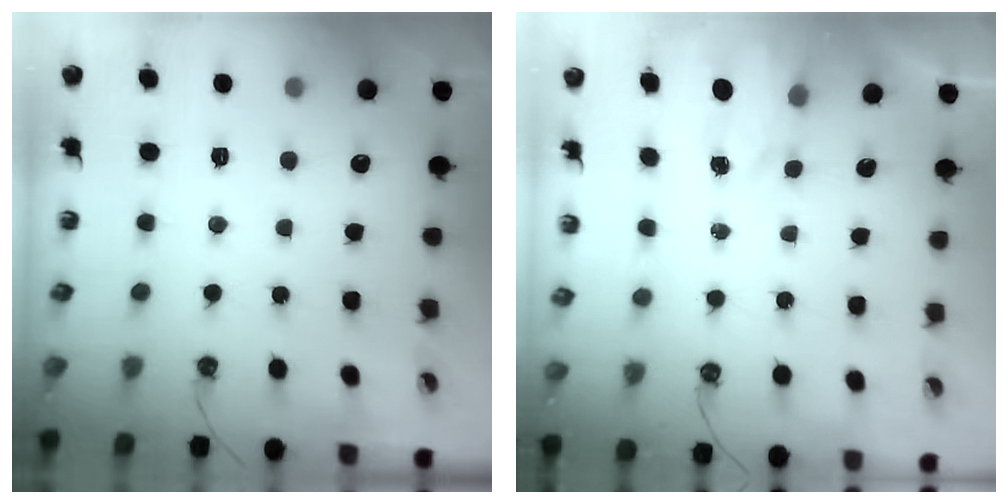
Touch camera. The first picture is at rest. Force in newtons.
{"total": 1.6, "press": 1.6, "slide": 0.3}